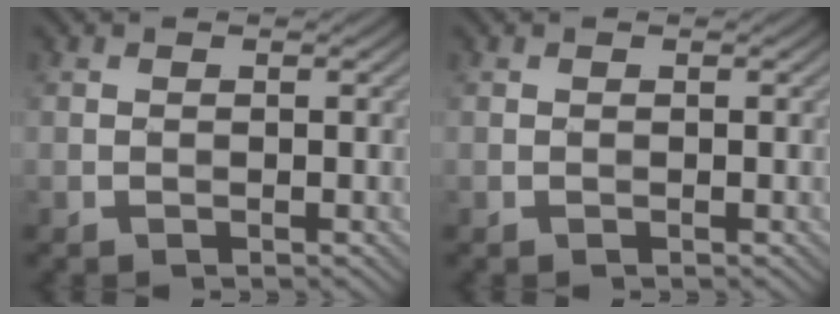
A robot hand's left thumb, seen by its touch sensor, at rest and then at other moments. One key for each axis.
{"total": 0.0}